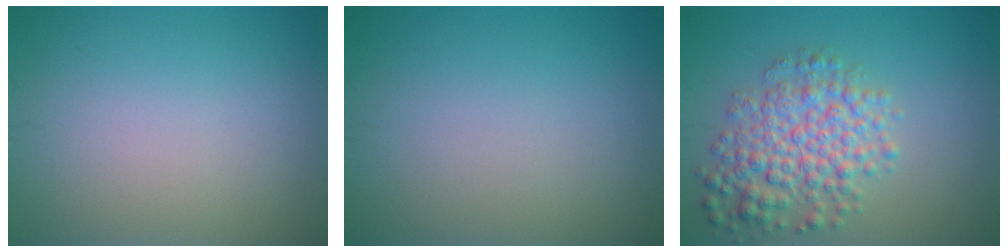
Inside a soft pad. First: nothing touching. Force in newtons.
{"total": 0.0}
{"total": 5.5, "press": 5.5, "slide": 0.1}